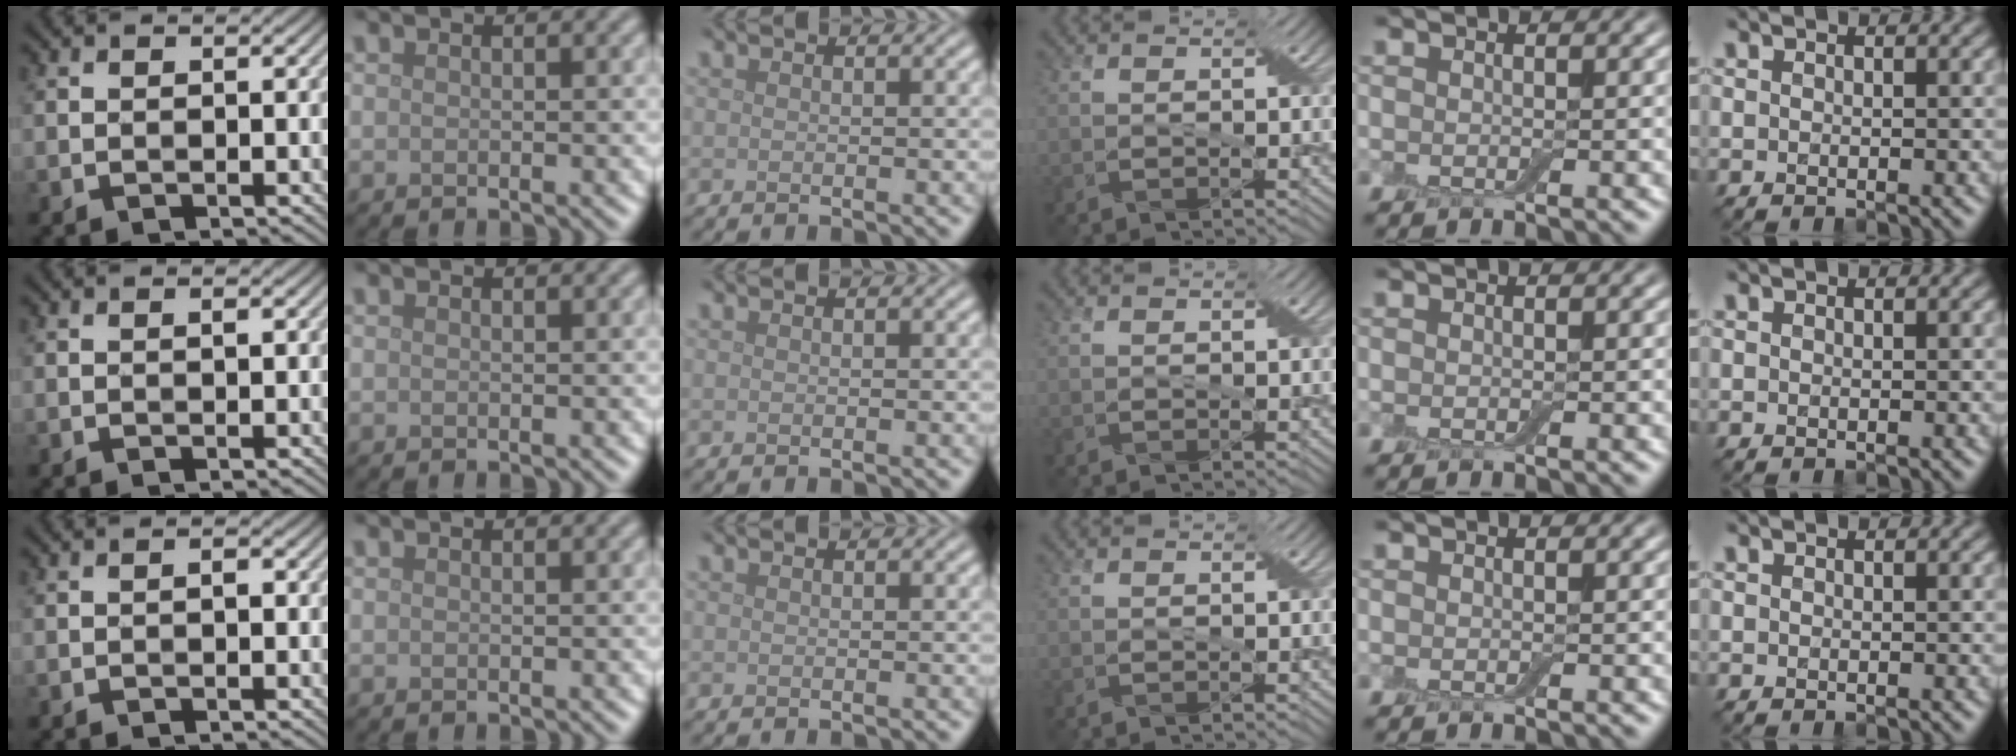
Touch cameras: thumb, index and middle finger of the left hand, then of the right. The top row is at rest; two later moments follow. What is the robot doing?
{"motion": "fold", "object": "bandage"}